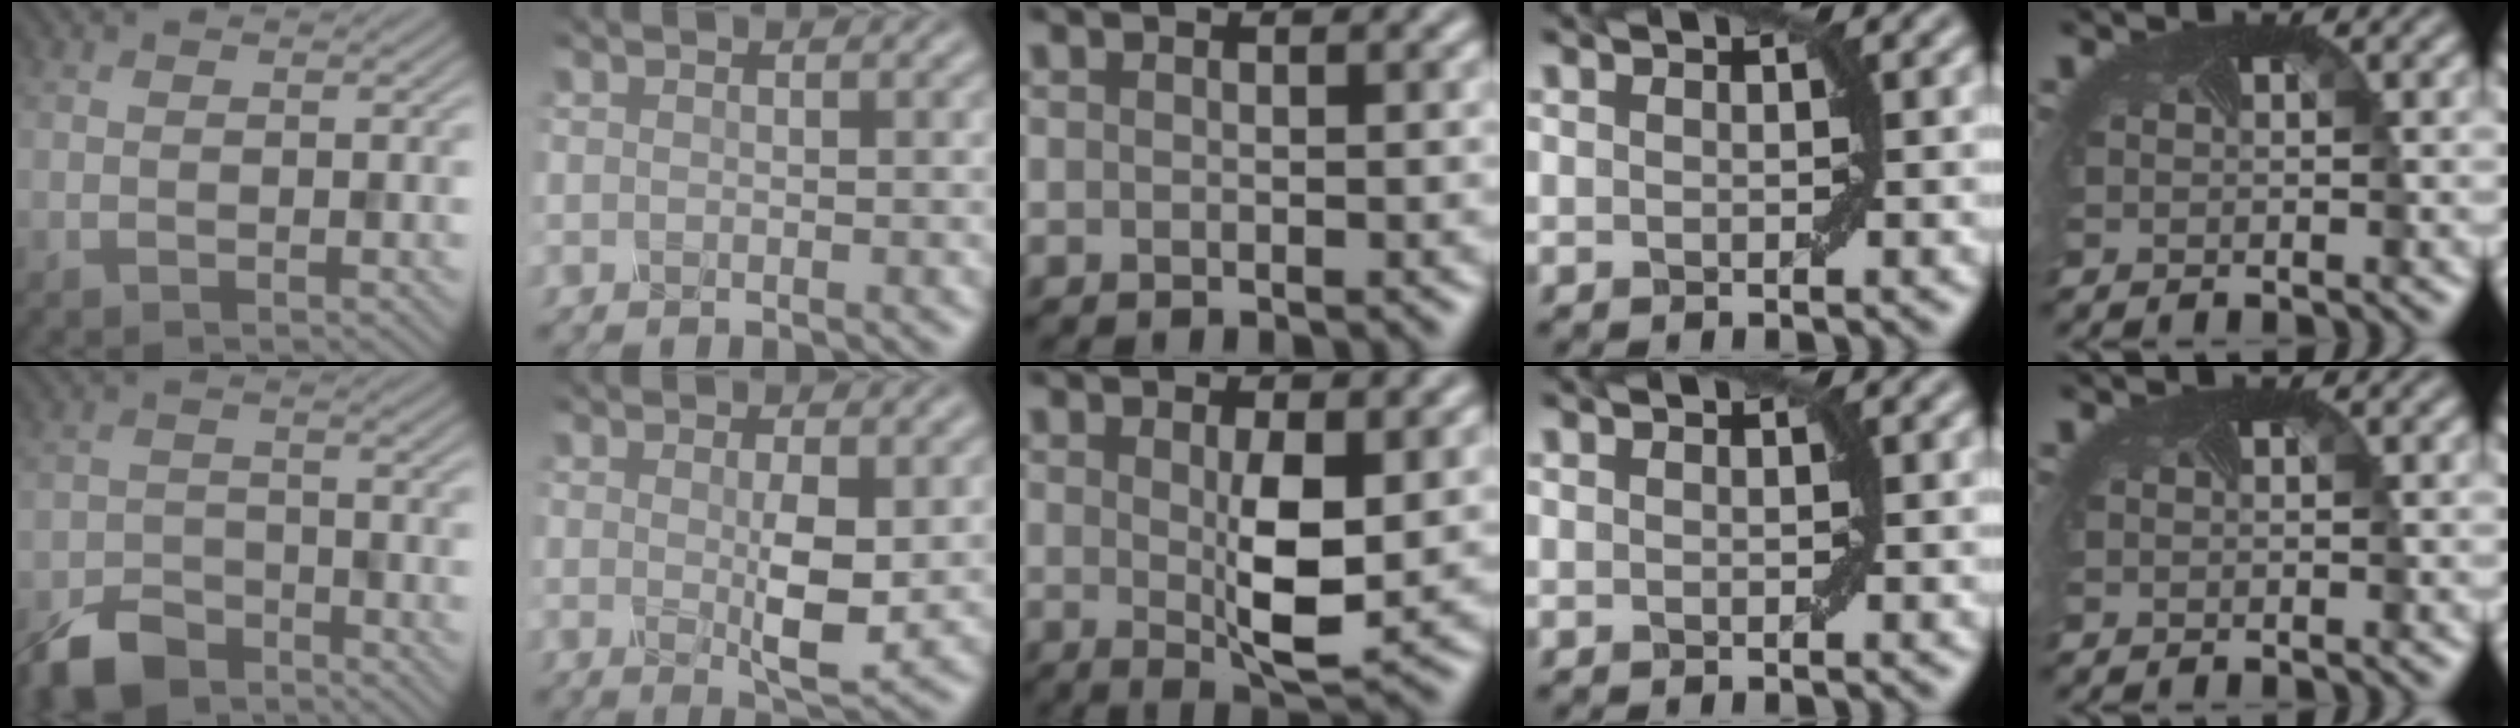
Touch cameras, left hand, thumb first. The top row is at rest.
{"thumb": {"total": 6.8, "force": [-5.4, 3.0, 2.7], "torque": [-0.052, -0.008, -0.112]}, "index": {"total": 3.5, "force": [0.1, 0.7, 3.4], "torque": [-0.077, -0.007, 0.010]}, "middle": {"total": 4.2, "force": [0.2, 1.0, 4.0], "torque": [-0.077, -0.010, 0.009]}}